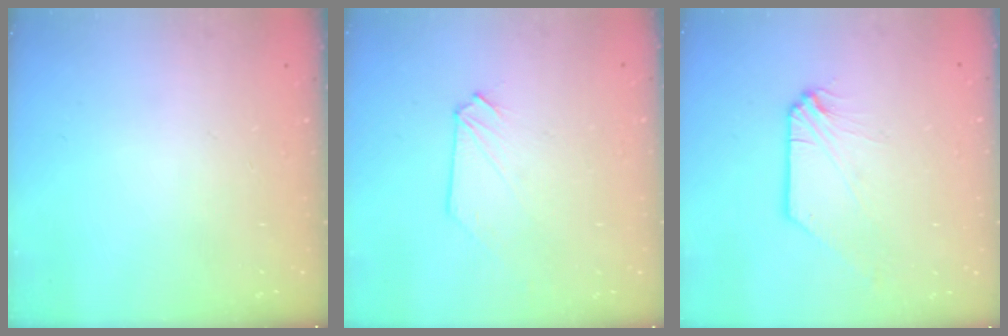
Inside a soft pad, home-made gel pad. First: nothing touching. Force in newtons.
{"total": 0.0}
{"total": 0.0}